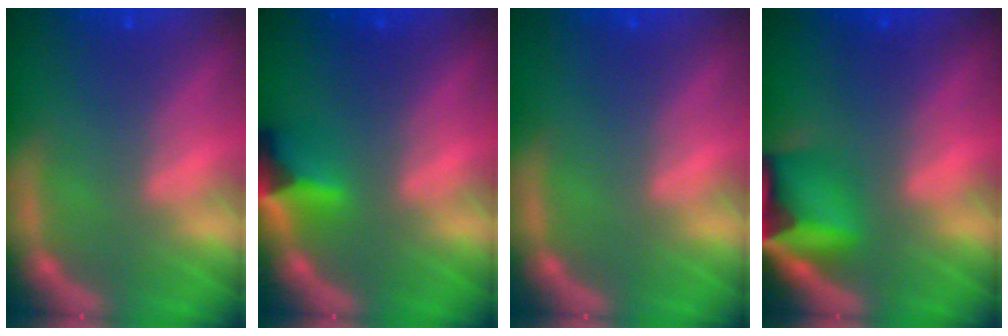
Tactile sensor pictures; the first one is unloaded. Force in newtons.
{"total": 3.4}
{"total": 0.0}
{"total": 6.4}